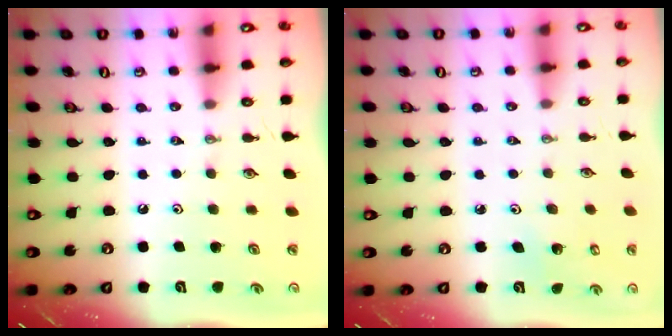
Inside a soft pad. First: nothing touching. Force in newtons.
{"total": 2.8, "press": 2.8, "slide": 0.3}